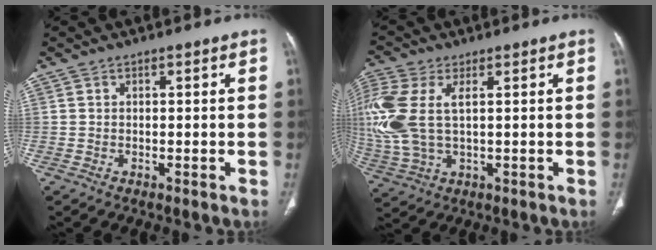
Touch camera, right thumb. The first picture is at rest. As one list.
[{"total": 14.3, "force": [2.5, 7.6, 11.9], "torque": [-0.315, 0.005, 0.058]}]